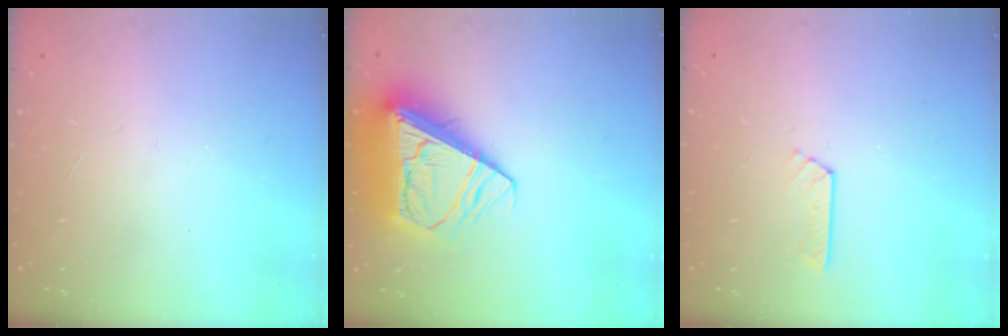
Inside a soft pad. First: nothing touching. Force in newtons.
{"total": 14.7, "press": 14.5, "slide": 2.1}
{"total": 3.3, "press": 3.3, "slide": 0.4}